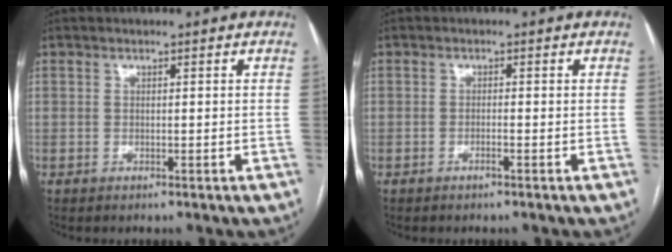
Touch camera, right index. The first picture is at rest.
{"total": 0.9, "force": [-0.5, -0.1, 0.8], "torque": [-0.017, 0.000, -0.008]}